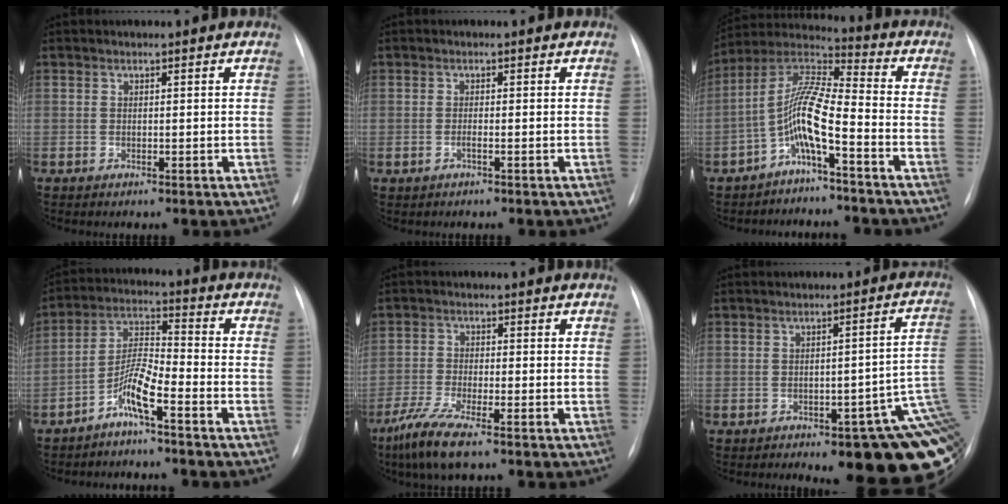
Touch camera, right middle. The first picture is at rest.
{"total": 0.7, "force": [-0.4, -0.3, 0.6], "torque": [-0.012, 0.000, -0.008]}
{"total": 9.0, "force": [-4.0, 1.1, 8.0], "torque": [-0.165, 0.026, -0.081]}
{"total": 6.3, "force": [-3.9, 0.5, 4.9], "torque": [-0.109, 0.012, -0.079]}
{"total": 6.4, "force": [-4.5, 0.6, 4.6], "torque": [-0.106, -0.019, -0.087]}
{"total": 19.7, "force": [-7.3, 5.5, 17.4], "torque": [-0.111, 0.029, -0.079]}